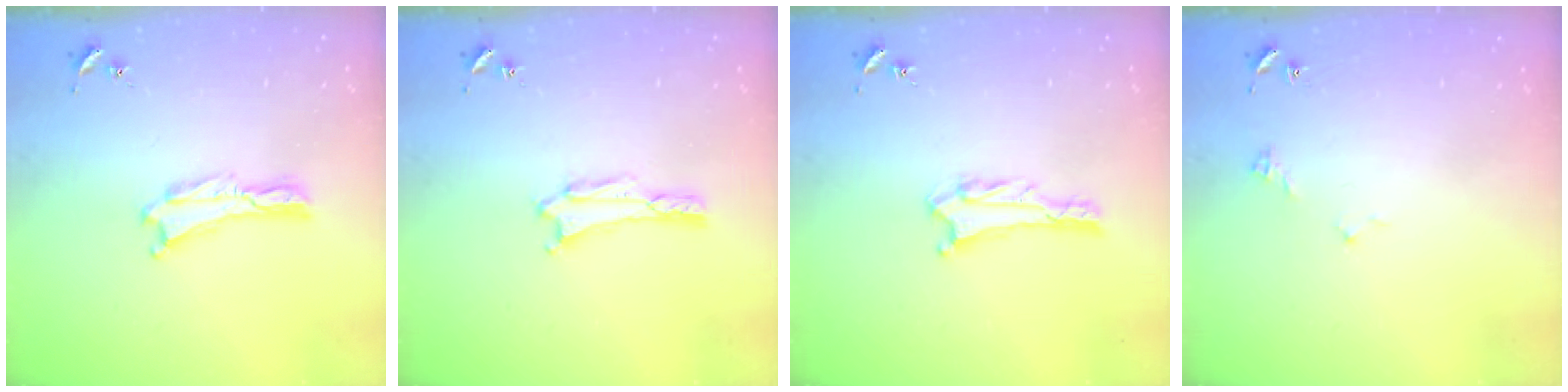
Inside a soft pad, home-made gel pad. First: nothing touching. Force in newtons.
{"total": 1.6, "press": 1.6, "slide": 0.2}
{"total": 2.7, "press": 2.7, "slide": 0.2}
{"total": 2.9, "press": 2.9, "slide": 0.3}